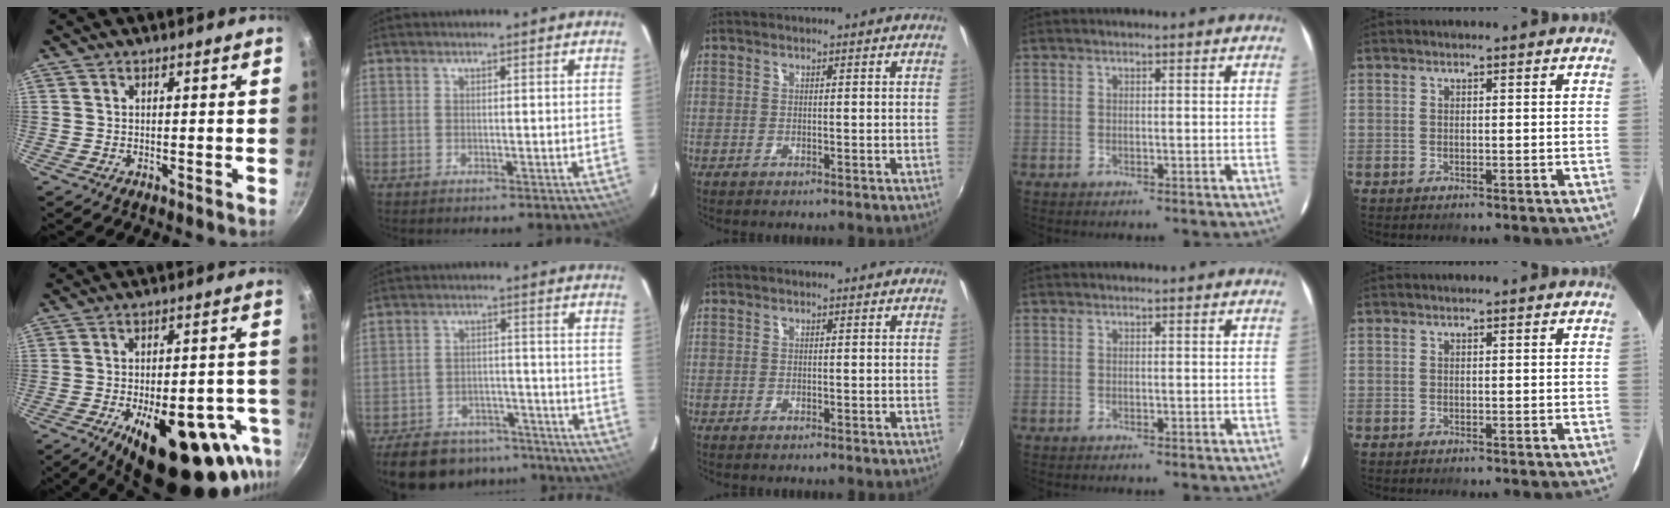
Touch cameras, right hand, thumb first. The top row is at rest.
{"thumb": {"total": 25.3, "force": [-12.7, 11.0, 18.9], "torque": [-0.194, 0.042, -0.168]}, "index": {"total": 19.0, "force": [-15.8, 8.2, 6.8], "torque": [-0.158, 0.028, -0.209]}}